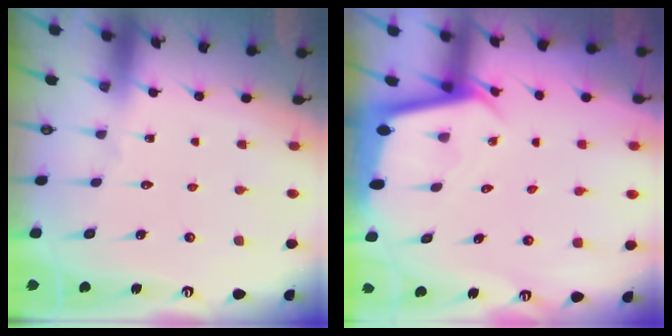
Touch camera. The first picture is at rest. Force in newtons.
{"total": 2.7, "press": 2.7, "slide": 0.1}